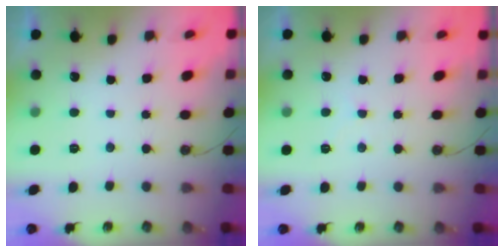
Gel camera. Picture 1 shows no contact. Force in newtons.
{"total": 4.7, "press": 4.6, "slide": 0.6}